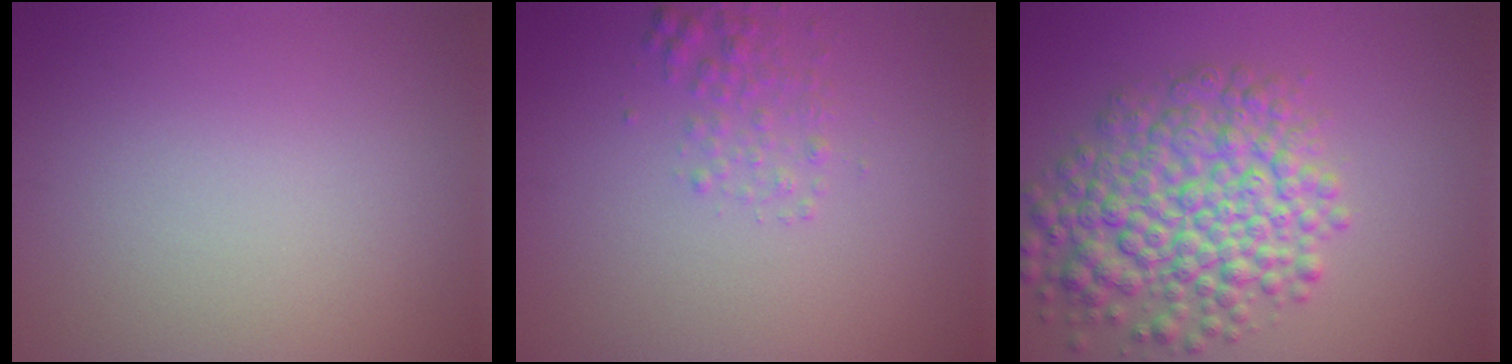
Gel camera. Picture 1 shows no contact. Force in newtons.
{"total": 1.7, "press": 1.7, "slide": 0.1}
{"total": 7.4, "press": 7.4, "slide": 0.2}